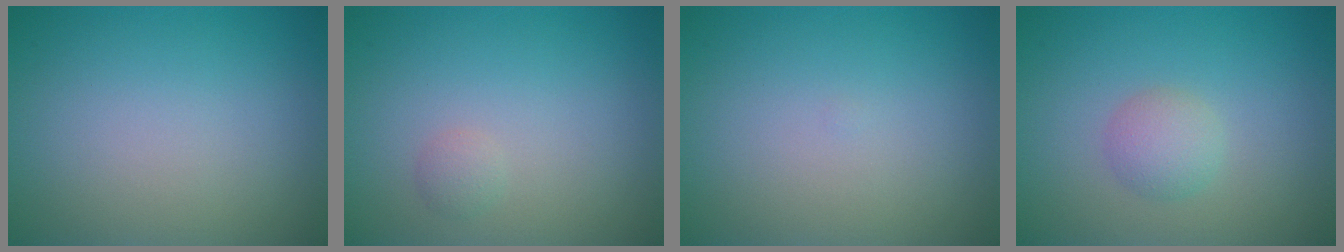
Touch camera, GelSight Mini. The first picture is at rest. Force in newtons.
{"total": 0.8, "press": 0.8, "slide": 0.1}
{"total": 0.0}
{"total": 2.0, "press": 2.0, "slide": 0.0}